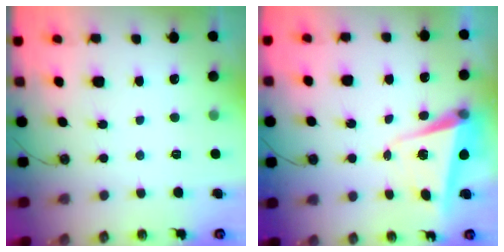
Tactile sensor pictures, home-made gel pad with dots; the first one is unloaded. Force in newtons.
{"total": 5.0, "press": 4.9, "slide": 1.2}